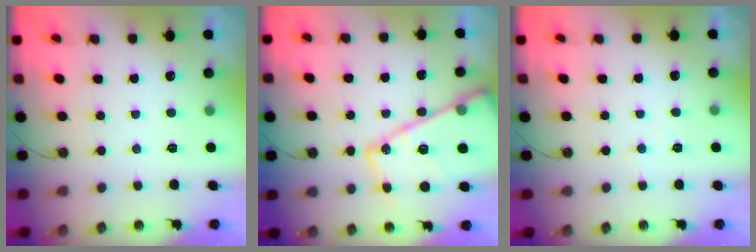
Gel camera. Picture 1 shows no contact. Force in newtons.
{"total": 22.4, "press": 22.3, "slide": 2.1}
{"total": 4.1, "press": 4.1, "slide": 0.6}